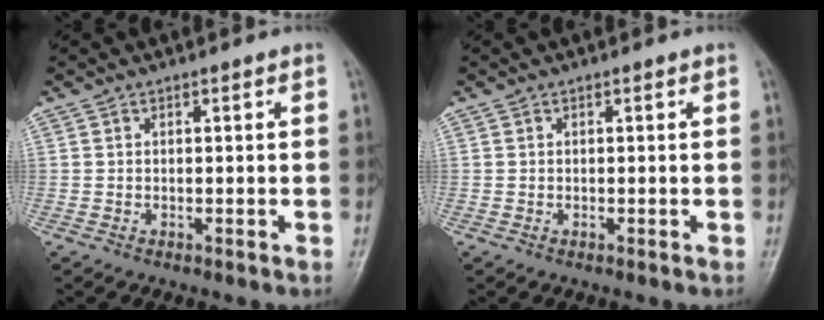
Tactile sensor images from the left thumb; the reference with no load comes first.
{"total": 0.0}